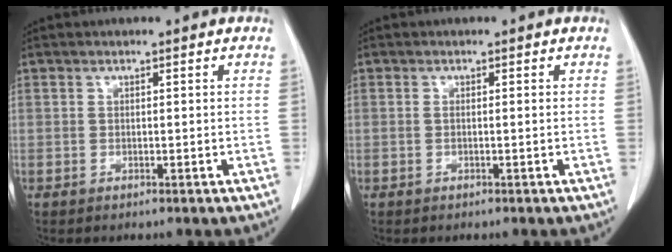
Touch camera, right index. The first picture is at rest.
{"total": 0.6, "force": [0.0, 0.0, 0.6], "torque": [-0.014, -0.001, 0.000]}